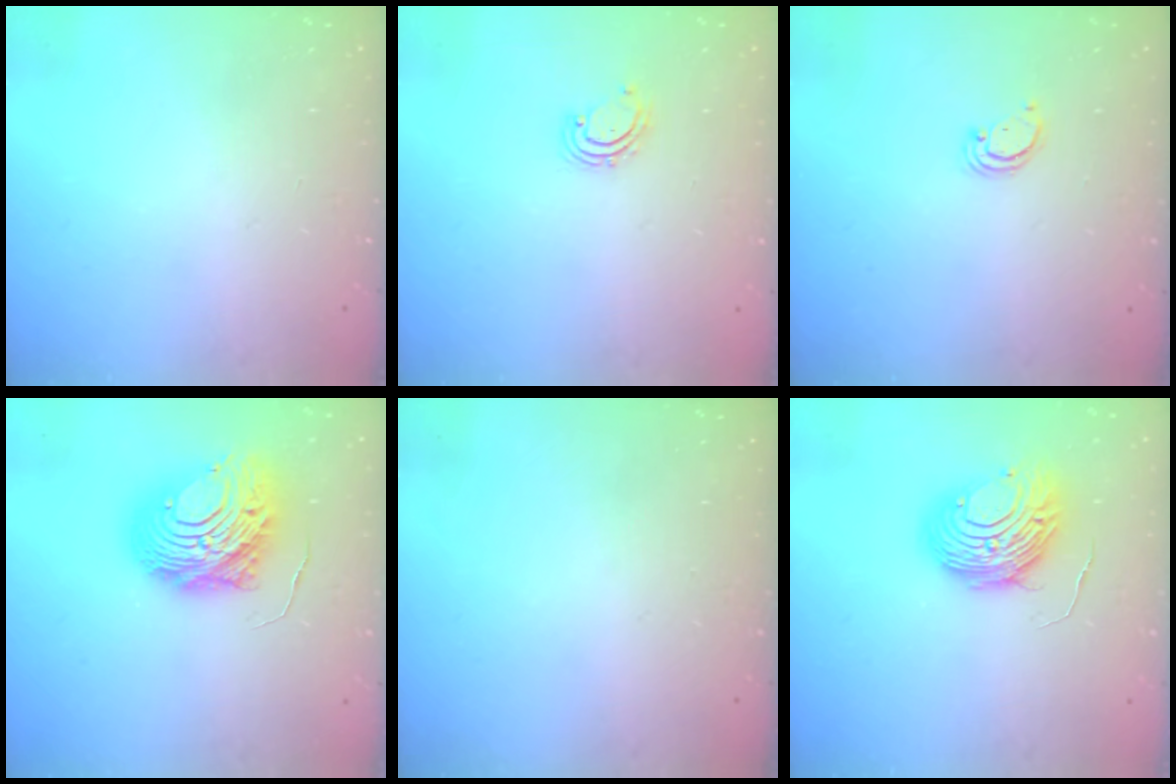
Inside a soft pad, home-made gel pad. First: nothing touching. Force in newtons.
{"total": 2.9, "press": 2.9, "slide": 0.4}
{"total": 2.4, "press": 2.4, "slide": 0.2}
{"total": 14.1, "press": 14.0, "slide": 1.3}
{"total": 0.0}
{"total": 10.9, "press": 10.8, "slide": 1.1}